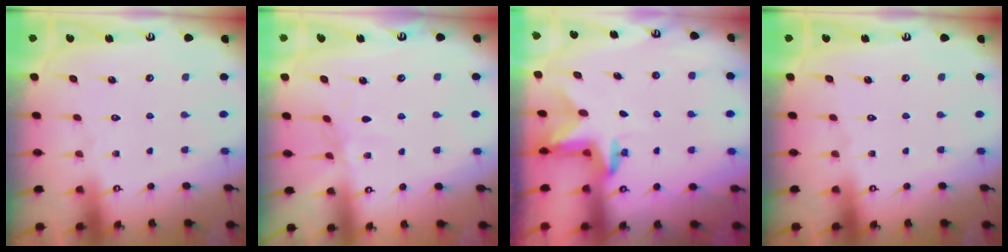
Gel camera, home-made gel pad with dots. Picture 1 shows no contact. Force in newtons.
{"total": 2.0, "press": 2.0, "slide": 0.3}
{"total": 2.4, "press": 2.4, "slide": 0.3}
{"total": 0.0}